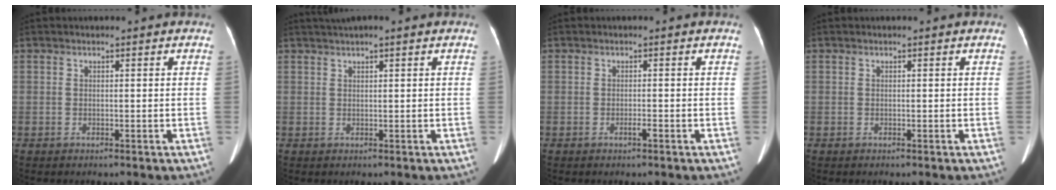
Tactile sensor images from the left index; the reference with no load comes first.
{"total": 2.8, "force": [2.2, -0.1, 1.8], "torque": [-0.029, 0.026, 0.040]}
{"total": 0.8, "force": [-0.6, 0.0, 0.6], "torque": [-0.011, 0.000, -0.011]}
{"total": 0.0}